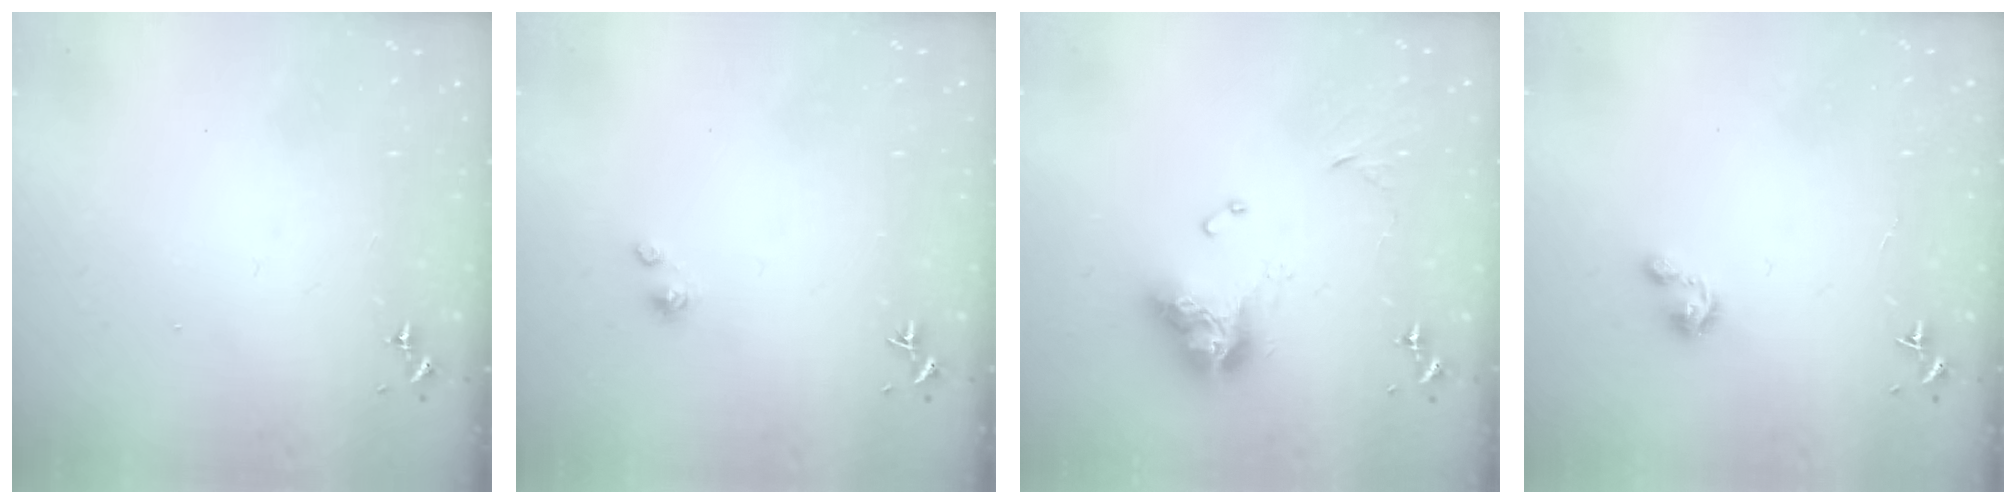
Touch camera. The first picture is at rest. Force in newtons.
{"total": 2.1, "press": 2.1, "slide": 0.2}
{"total": 12.9, "press": 12.8, "slide": 1.3}
{"total": 2.7, "press": 2.7, "slide": 0.3}